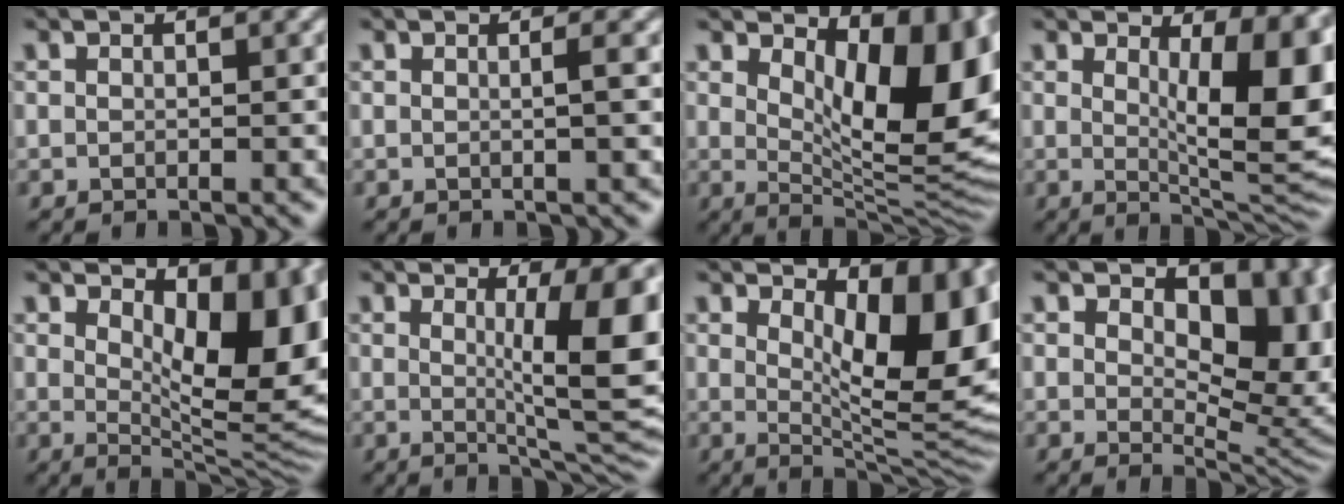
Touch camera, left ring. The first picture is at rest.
{"total": 1.4, "force": [0.0, 0.4, 1.3], "torque": [-0.015, 0.003, -0.005]}
{"total": 12.3, "force": [3.3, 5.1, 10.6], "torque": [-0.134, -0.011, 0.060]}
{"total": 10.9, "force": [2.1, 3.6, 10.1], "torque": [-0.104, -0.014, 0.034]}
{"total": 11.0, "force": [2.7, 4.9, 9.4], "torque": [-0.111, -0.013, 0.049]}
{"total": 9.9, "force": [1.6, 2.3, 9.5], "torque": [-0.123, -0.013, 0.030]}
{"total": 10.9, "force": [2.7, 4.3, 9.7], "torque": [-0.119, -0.013, 0.048]}
{"total": 11.1, "force": [2.7, 6.1, 8.8], "torque": [-0.115, -0.015, 0.047]}